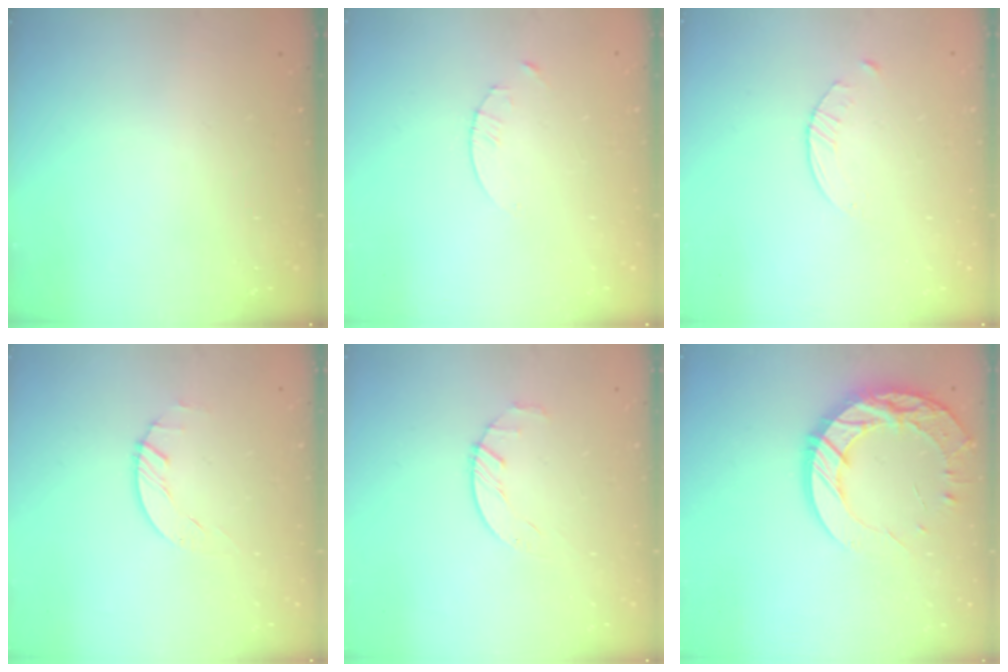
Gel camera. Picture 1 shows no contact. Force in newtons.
{"total": 1.7, "press": 1.6, "slide": 0.2}
{"total": 2.0, "press": 2.0, "slide": 0.3}
{"total": 1.7, "press": 1.7, "slide": 0.1}
{"total": 2.1, "press": 2.1, "slide": 0.3}
{"total": 20.4, "press": 20.3, "slide": 1.7}